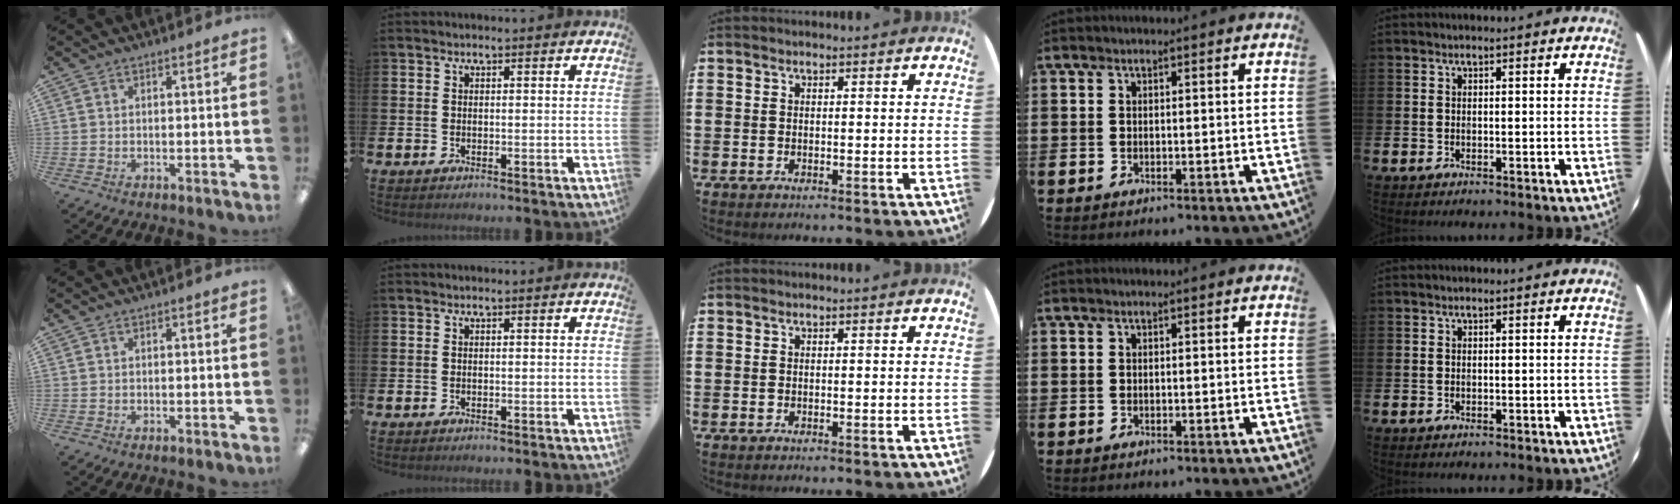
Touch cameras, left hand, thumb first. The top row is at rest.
{}